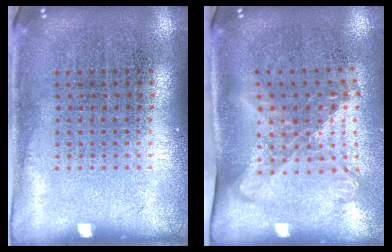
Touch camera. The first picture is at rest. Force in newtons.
{"total": 1.7, "press": 1.4, "slide": 1.1}